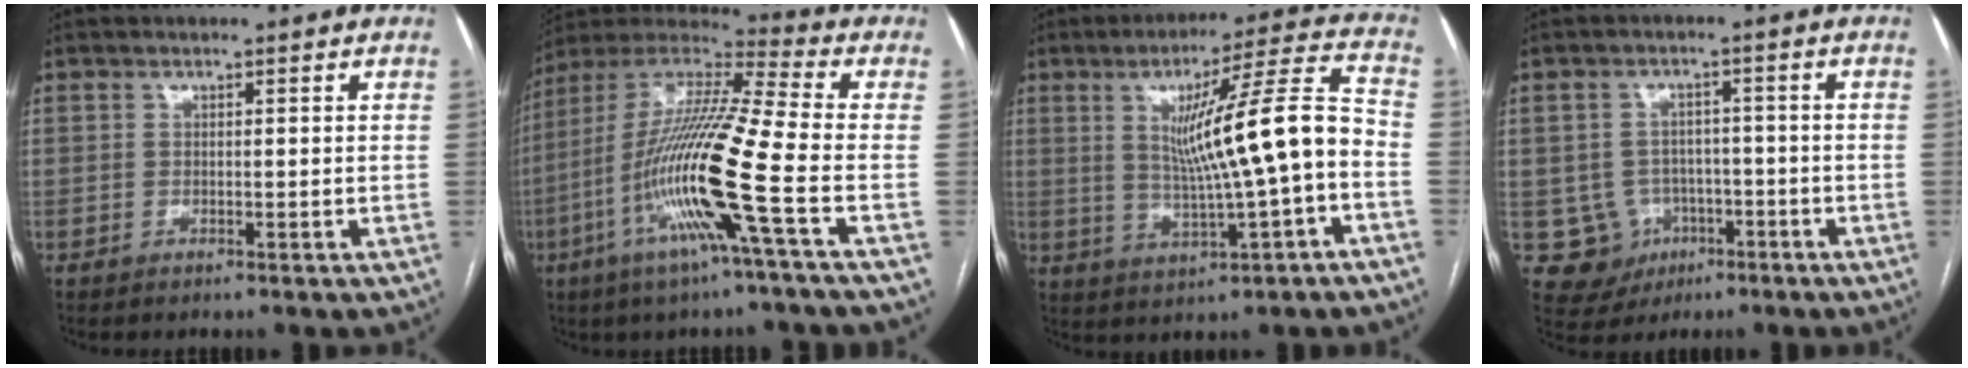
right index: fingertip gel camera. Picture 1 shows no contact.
{"total": 18.4, "force": [-5.7, -0.6, 17.5], "torque": [-0.352, -0.011, -0.120]}
{"total": 13.8, "force": [-0.5, 0.1, 13.7], "torque": [-0.211, 0.014, -0.005]}
{"total": 7.5, "force": [-2.2, 7.0, 1.4], "torque": [-0.027, 0.011, -0.020]}